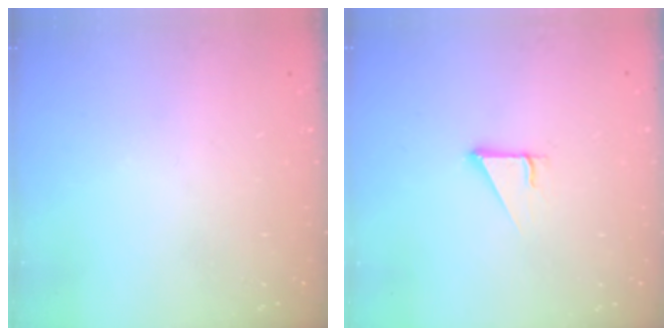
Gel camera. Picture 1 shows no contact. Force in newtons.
{"total": 2.9, "press": 2.8, "slide": 0.2}